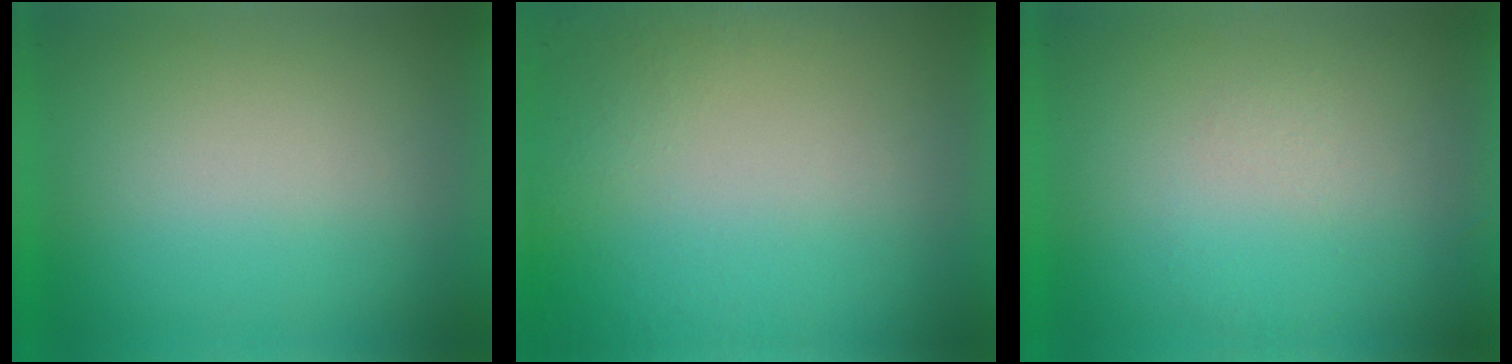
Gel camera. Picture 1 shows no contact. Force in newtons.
{"total": 8.4}
{"total": 1.3}